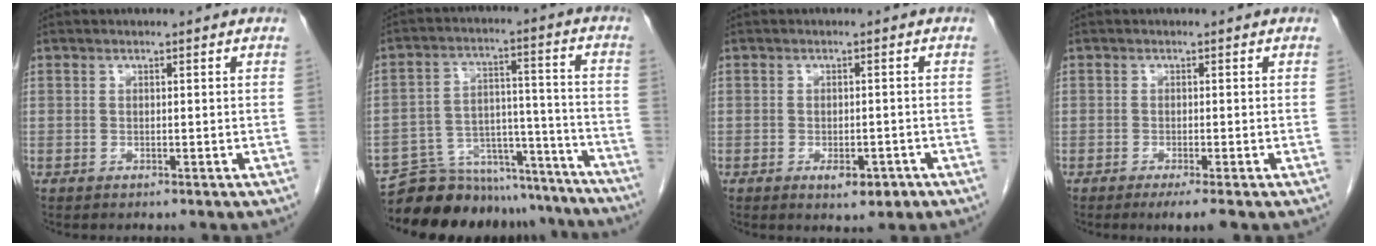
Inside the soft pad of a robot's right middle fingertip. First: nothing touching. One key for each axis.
{"total": 19.6, "fx": -18.3, "fy": 5.8, "fz": 4.0, "tx": -0.068, "ty": 0.033, "tz": -0.260}
{"total": 3.2, "fx": -1.6, "fy": 1.4, "fz": 2.4, "tx": -0.032, "ty": 0.001, "tz": -0.014}
{"total": 2.5, "fx": -1.6, "fy": 0.1, "fz": 1.9, "tx": -0.027, "ty": -0.007, "tz": -0.027}